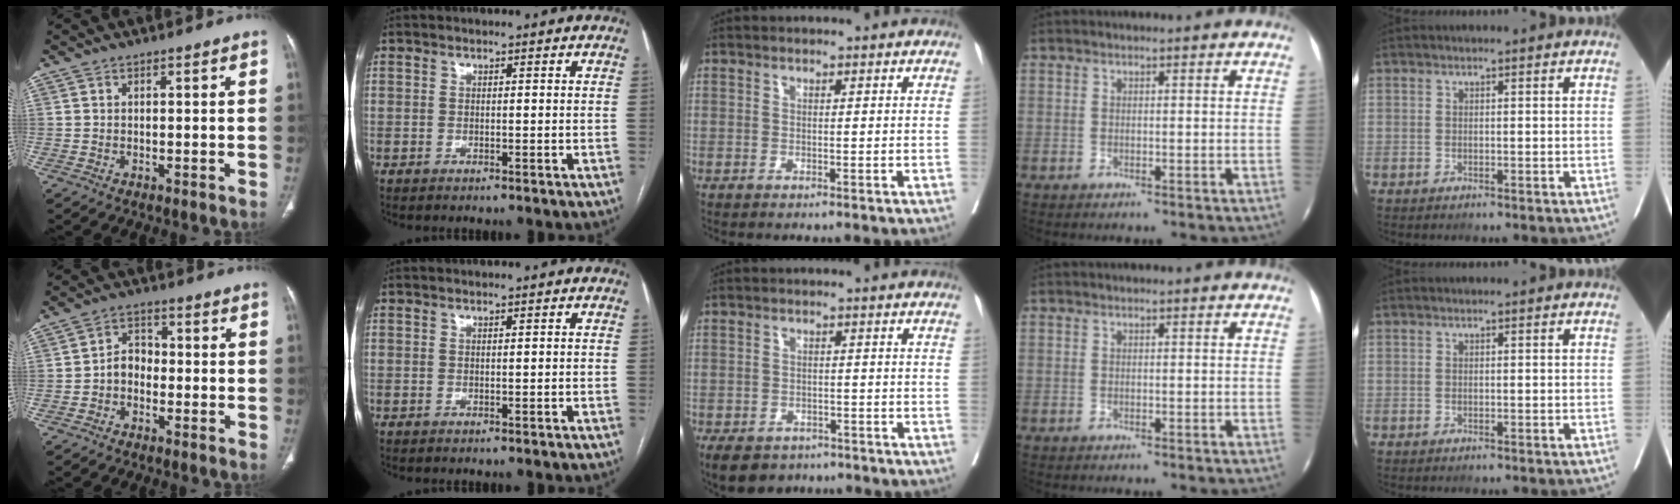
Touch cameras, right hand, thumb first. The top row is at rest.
{"thumb": {"total": 4.3, "force": [-1.3, 3.3, 2.4], "torque": [-0.021, 0.023, -0.034]}, "middle": {"total": 9.7, "force": [-6.7, 6.0, 3.6], "torque": [-0.088, -0.016, -0.088]}}